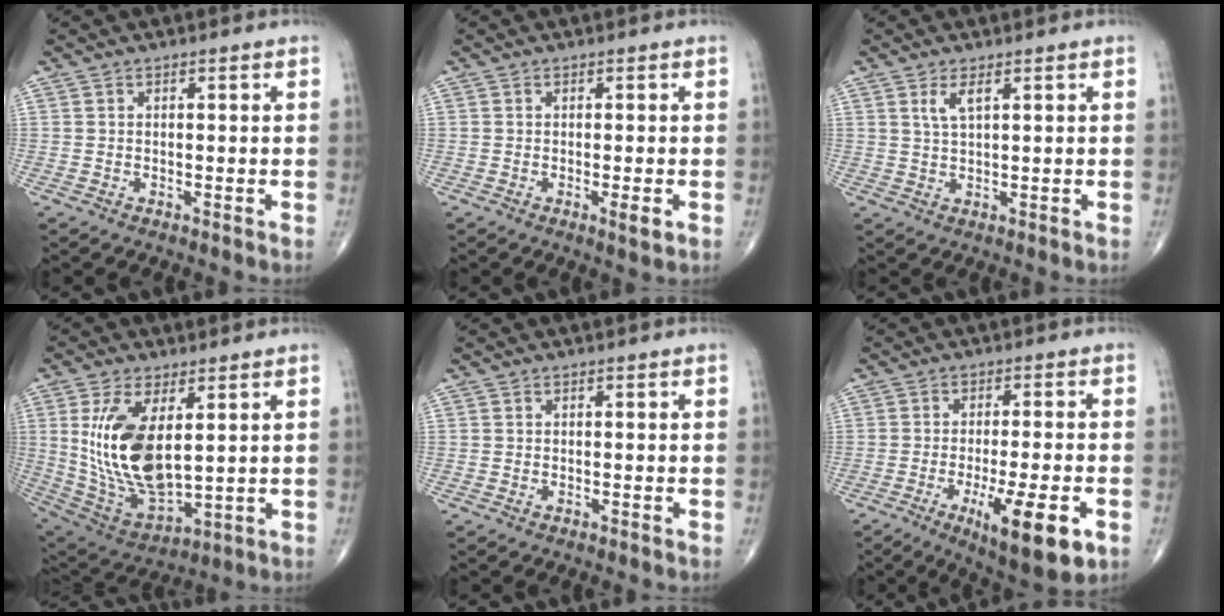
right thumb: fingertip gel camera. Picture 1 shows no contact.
{"total": 2.7, "force": [-0.8, 0.4, 2.5], "torque": [-0.038, -0.006, -0.012]}
{"total": 2.8, "force": [1.4, 0.8, 2.4], "torque": [-0.051, -0.003, 0.032]}
{"total": 17.3, "force": [3.4, 8.2, 14.8], "torque": [-0.285, -0.023, 0.086]}
{"total": 0.0}
{"total": 13.1, "force": [-5.0, 3.3, 11.7], "torque": [-0.178, -0.006, -0.068]}